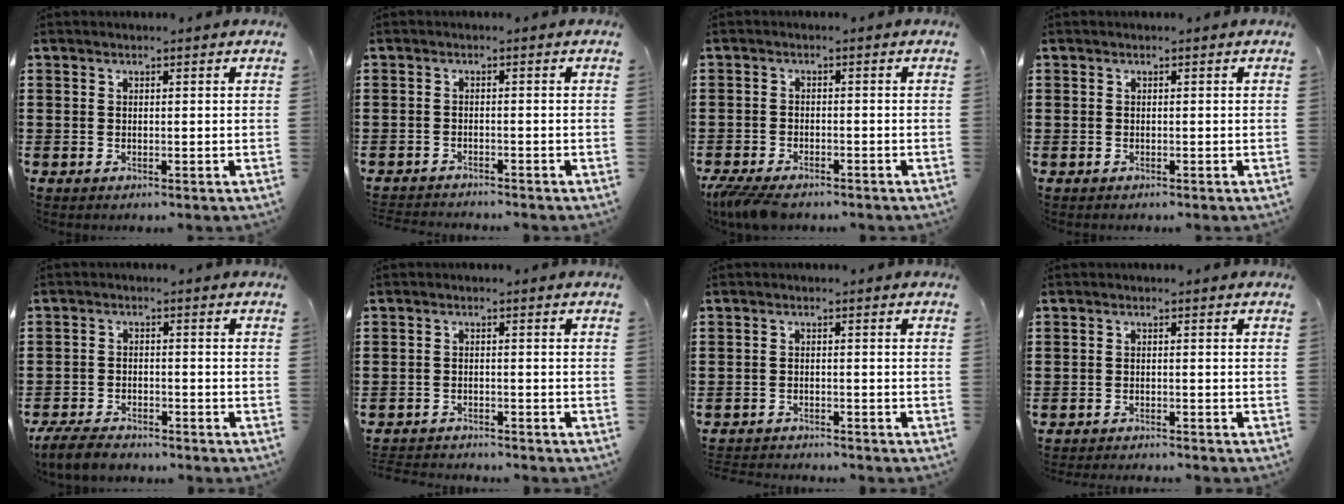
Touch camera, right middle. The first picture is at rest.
{"total": 1.6, "force": [-1.6, 0.0, 0.0], "torque": [-0.004, 0.001, -0.034]}
{"total": 3.5, "force": [-3.1, 0.8, 1.4], "torque": [-0.055, -0.011, -0.069]}
{"total": 0.6, "force": [-0.5, 0.3, -0.2], "torque": [0.003, 0.004, -0.014]}
{"total": 4.1, "force": [-3.8, 0.8, 1.3], "torque": [-0.036, -0.001, -0.080]}
{"total": 2.1, "force": [-2.1, 0.1, -0.1], "torque": [-0.005, -0.001, -0.045]}
{"total": 1.9, "force": [-1.9, 0.1, -0.1], "torque": [-0.004, 0.000, -0.041]}
{"total": 1.4, "force": [-1.4, -0.1, 0.0], "torque": [-0.004, 0.002, -0.029]}